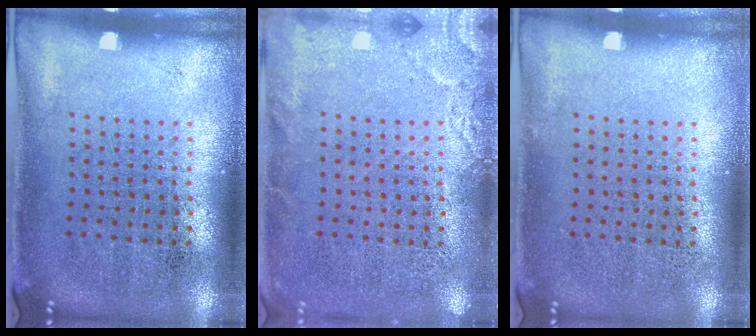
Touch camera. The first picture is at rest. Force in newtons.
{"total": 2.4, "press": 2.4, "slide": 0.3}
{"total": 0.0}